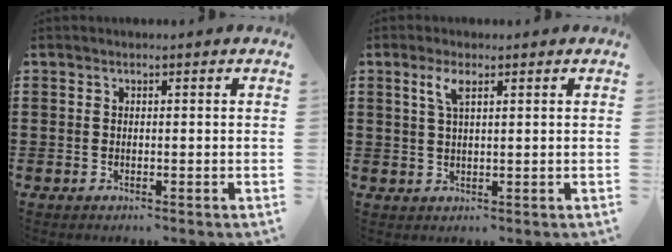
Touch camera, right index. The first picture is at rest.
{"total": 3.1, "force": [1.5, 0.8, 2.6], "torque": [-0.057, 0.007, 0.023]}